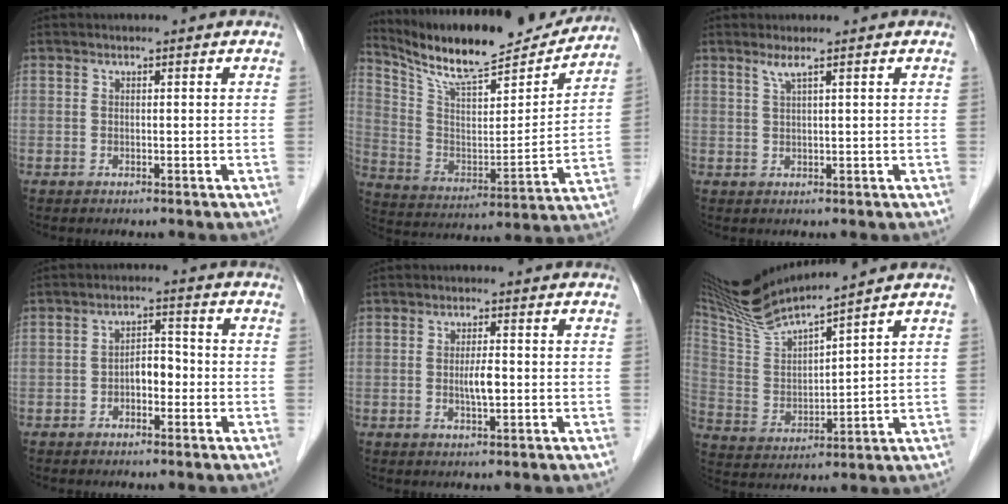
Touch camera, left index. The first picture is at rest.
{"total": 21.2, "force": [19.0, 3.5, 8.6], "torque": [-0.157, -0.018, 0.303]}
{"total": 1.6, "force": [1.0, -0.3, 1.2], "torque": [-0.030, 0.001, 0.023]}
{"total": 3.6, "force": [-1.2, 1.9, 2.8], "torque": [-0.045, 0.016, -0.022]}
{"total": 2.8, "force": [-0.3, 0.6, 2.8], "torque": [-0.053, 0.000, -0.005]}
{"total": 12.6, "force": [11.6, -1.3, 4.7], "torque": [-0.108, 0.002, 0.231]}